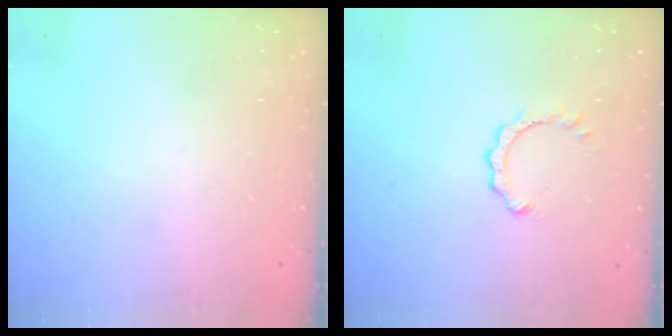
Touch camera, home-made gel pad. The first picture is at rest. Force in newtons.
{"total": 1.1, "press": 1.1, "slide": 0.1}